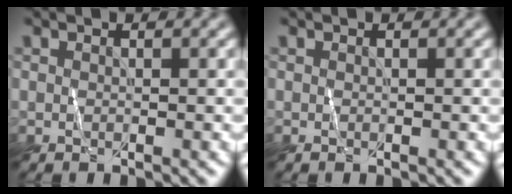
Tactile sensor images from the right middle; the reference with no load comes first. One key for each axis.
{"total": 0.0}